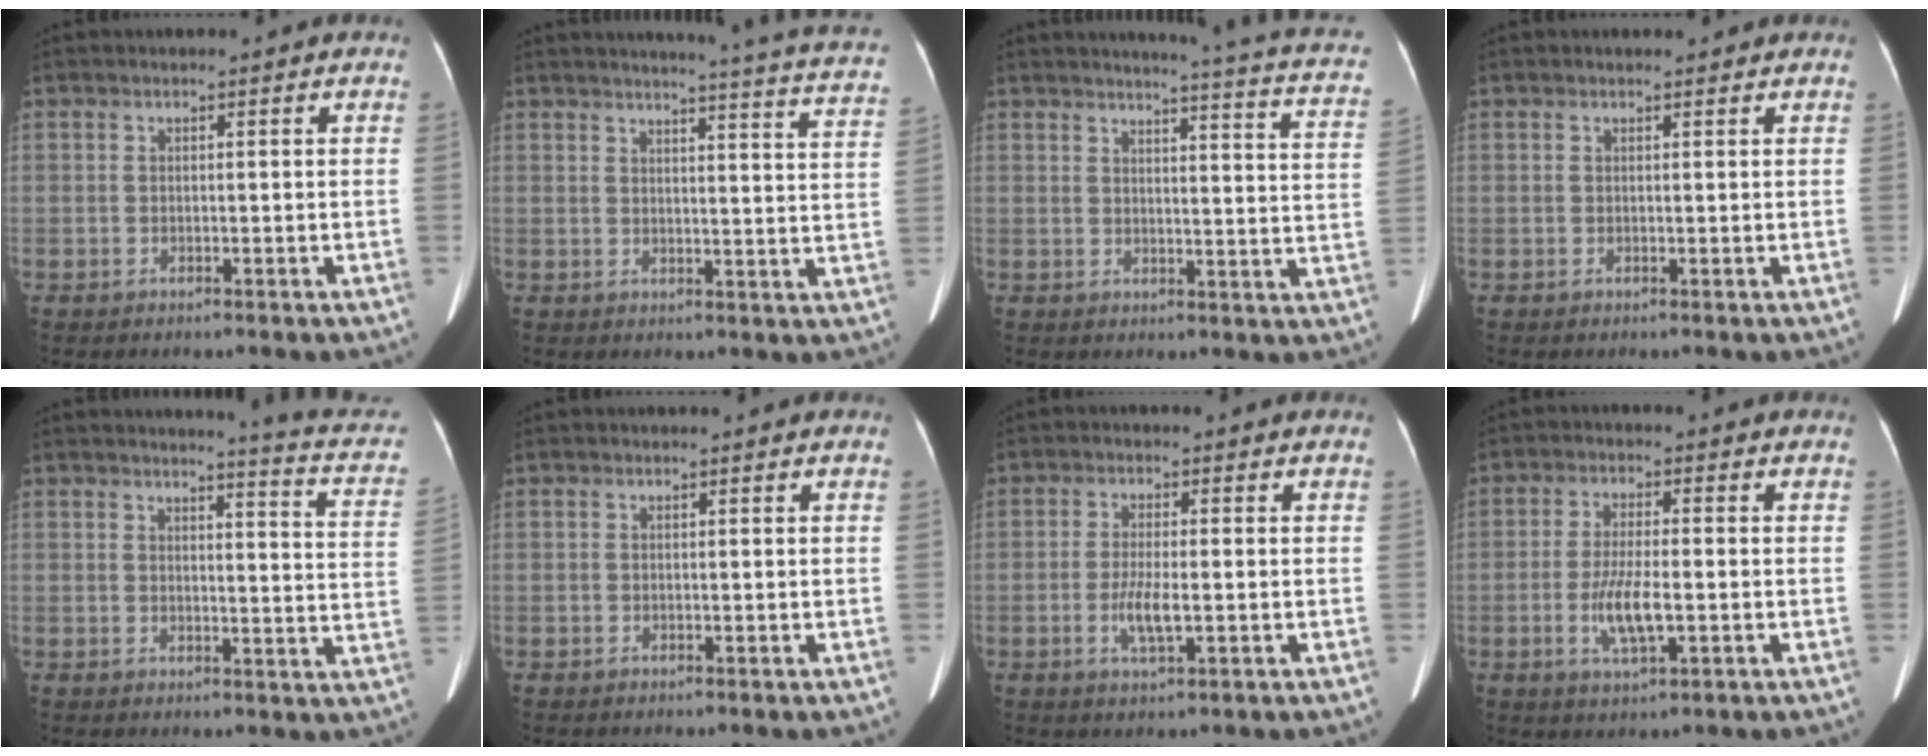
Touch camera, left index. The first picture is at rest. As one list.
[{"total": 20.2, "force": [18.7, -0.4, 7.6], "torque": [-0.096, -0.079, 0.198]}, {"total": 15.6, "force": [13.3, 0.2, 8.3], "torque": [-0.108, -0.059, 0.129]}, {"total": 1.2, "force": [1.2, 0.1, 0.3], "torque": [-0.010, 0.003, 0.017]}, {"total": 10.3, "force": [9.1, 0.0, 4.8], "torque": [-0.054, -0.051, 0.075]}, {"total": 0.0}, {"total": 4.2, "force": [-0.9, 0.8, 4.0], "torque": [-0.084, -0.006, -0.014]}, {"total": 6.1, "force": [-1.5, 1.3, 5.8], "torque": [-0.120, -0.007, -0.025]}]